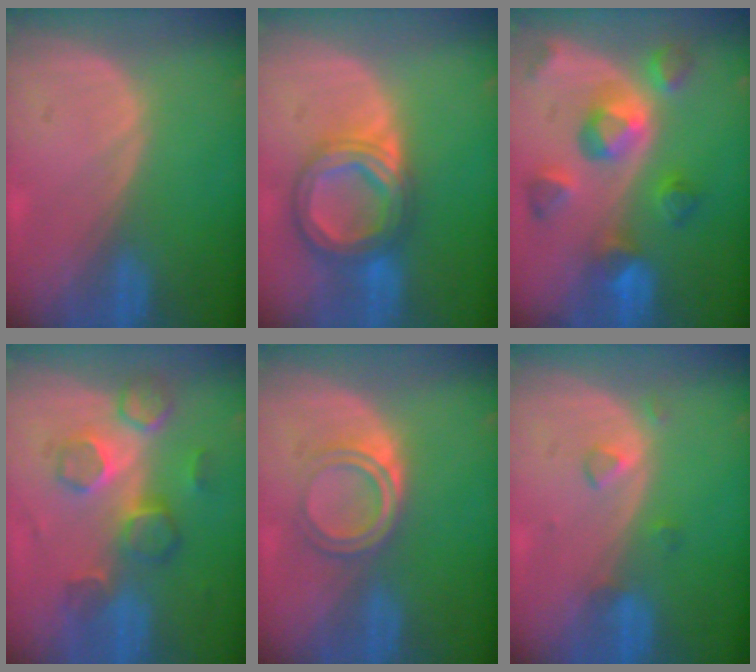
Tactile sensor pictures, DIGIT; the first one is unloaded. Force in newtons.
{"total": 8.2, "press": 8.2, "slide": 0.6}
{"total": 9.5, "press": 8.6, "slide": 3.9}
{"total": 8.8, "press": 7.6, "slide": 4.5}
{"total": 4.2, "press": 4.0, "slide": 1.1}
{"total": 2.1, "press": 2.1, "slide": 0.1}